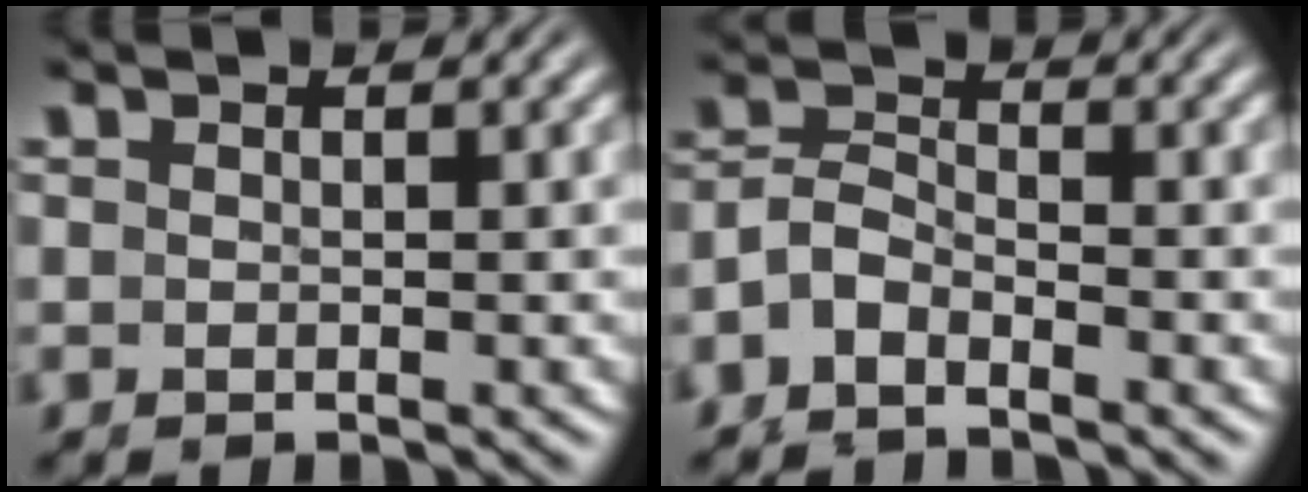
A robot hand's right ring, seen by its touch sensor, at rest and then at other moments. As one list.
[{"total": 6.4, "force": [-2.4, 5.5, 2.3], "torque": [-0.069, -0.019, -0.048]}]